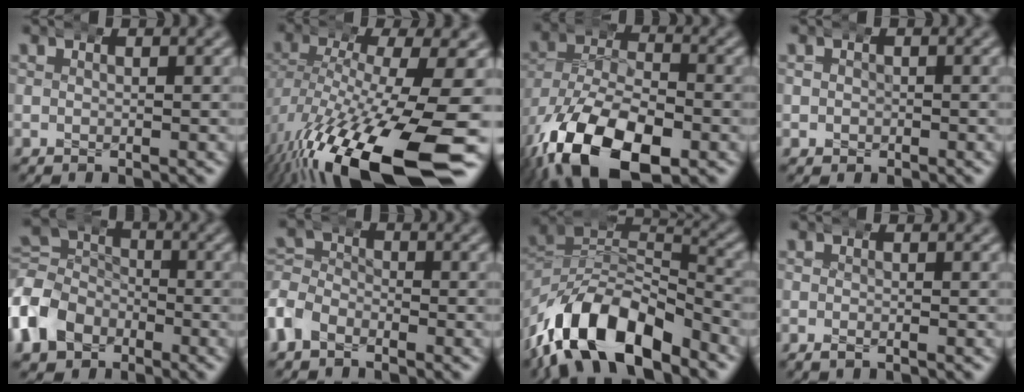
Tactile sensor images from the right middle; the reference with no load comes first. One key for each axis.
{"total": 12.2, "fx": -6.4, "fy": 4.3, "fz": 9.5, "tx": -0.173, "ty": -0.046, "tz": -0.071}
{"total": 11.2, "fx": -4.2, "fy": 7.0, "fz": 7.7, "tx": -0.154, "ty": -0.041, "tz": -0.051}
{"total": 0.8, "fx": -0.1, "fy": 0.8, "fz": -0.1, "tx": 0.003, "ty": 0.001, "tz": -0.002}
{"total": 7.3, "fx": -1.6, "fy": 6.6, "fz": 2.7, "tx": -0.065, "ty": -0.020, "tz": -0.028}
{"total": 4.6, "fx": -1.5, "fy": 4.1, "fz": 1.3, "tx": -0.036, "ty": -0.013, "tz": -0.028}
{"total": 11.1, "fx": -5.0, "fy": 6.9, "fz": 7.2, "tx": -0.130, "ty": -0.032, "tz": -0.074}
{"total": 0.7, "fx": -0.6, "fy": 0.2, "fz": 0.4, "tx": -0.005, "ty": 0.002, "tz": -0.011}